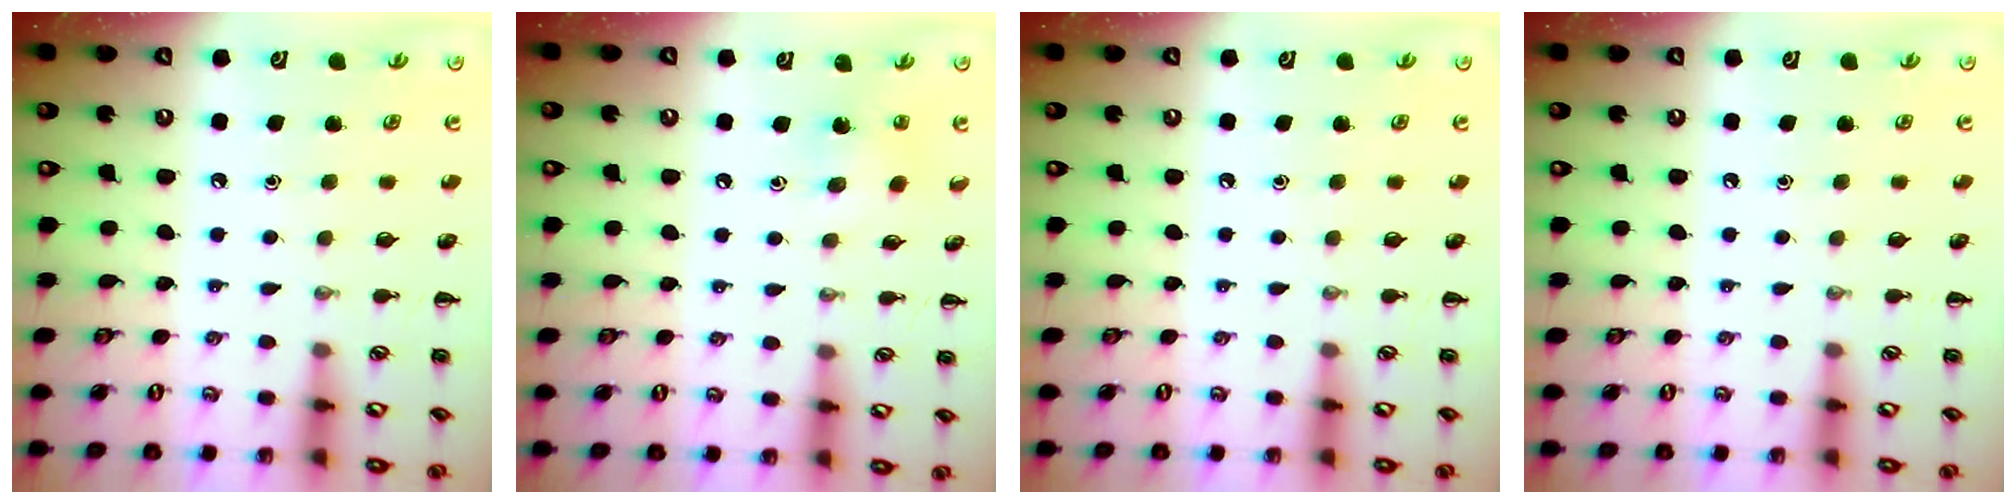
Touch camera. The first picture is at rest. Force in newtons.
{"total": 4.2, "press": 4.0, "slide": 1.1}
{"total": 0.0}
{"total": 0.0}